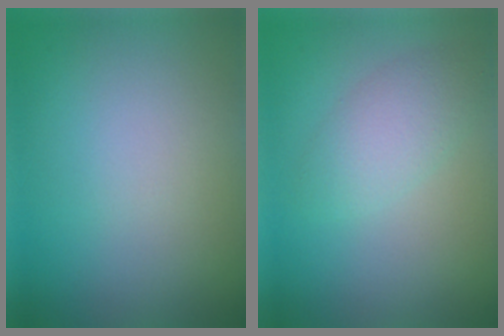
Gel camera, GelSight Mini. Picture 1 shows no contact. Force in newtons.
{"total": 2.7, "press": 2.7, "slide": 0.0}